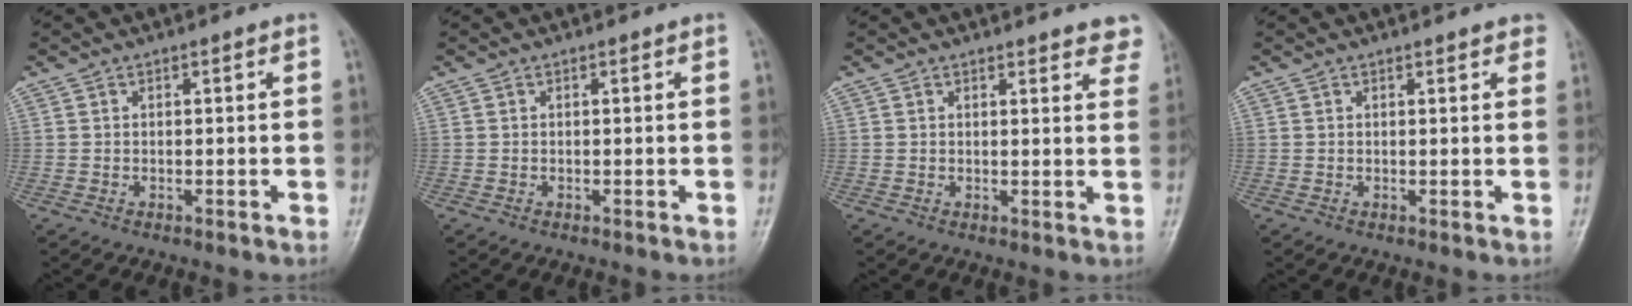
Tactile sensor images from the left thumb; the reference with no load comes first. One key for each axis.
{"total": 0.0}
{"total": 6.1, "fx": 5.4, "fy": 1.9, "fz": 2.3, "tx": 0.007, "ty": -0.021, "tz": 0.047}
{"total": 2.0, "fx": 1.6, "fy": 0.8, "fz": 1.0, "tx": 0.004, "ty": 0.001, "tz": 0.014}